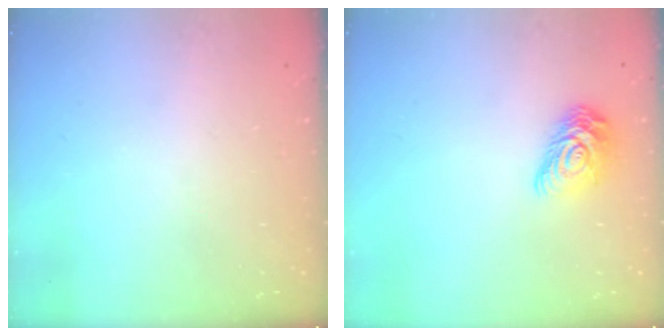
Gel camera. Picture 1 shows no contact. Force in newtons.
{"total": 11.2, "press": 11.2, "slide": 0.3}